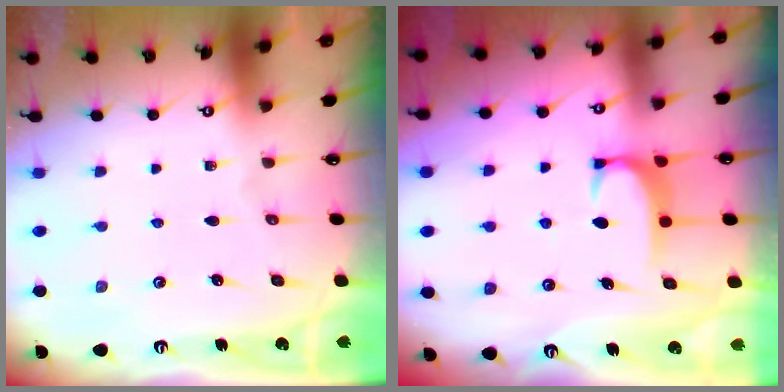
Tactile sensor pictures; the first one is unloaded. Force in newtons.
{"total": 1.8, "press": 1.7, "slide": 0.5}